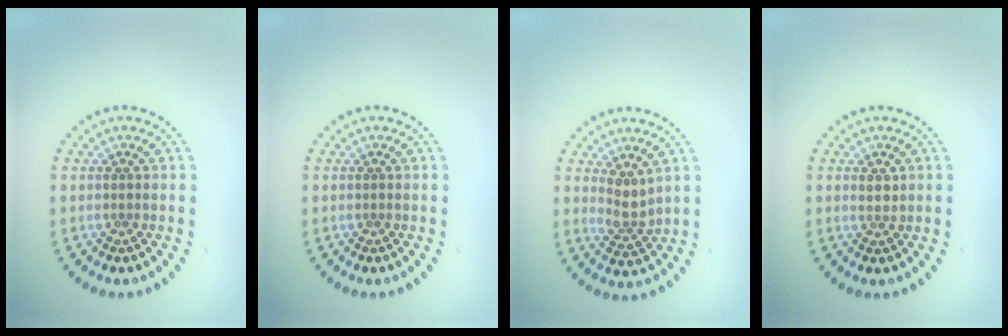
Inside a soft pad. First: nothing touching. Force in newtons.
{"total": 0.0}
{"total": 2.4, "press": 1.8, "slide": 1.6}
{"total": 1.2, "press": 1.0, "slide": 0.5}